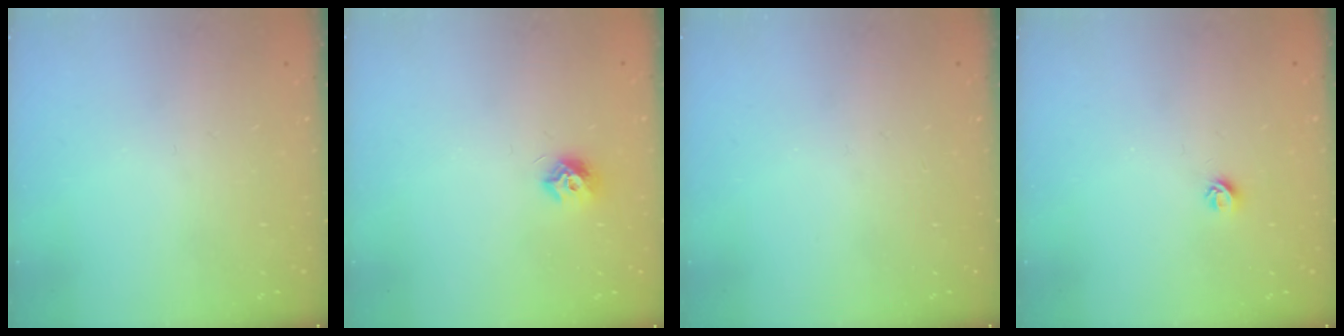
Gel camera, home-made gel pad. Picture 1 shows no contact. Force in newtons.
{"total": 7.3, "press": 7.2, "slide": 0.3}
{"total": 0.0}
{"total": 5.0, "press": 4.9, "slide": 0.7}